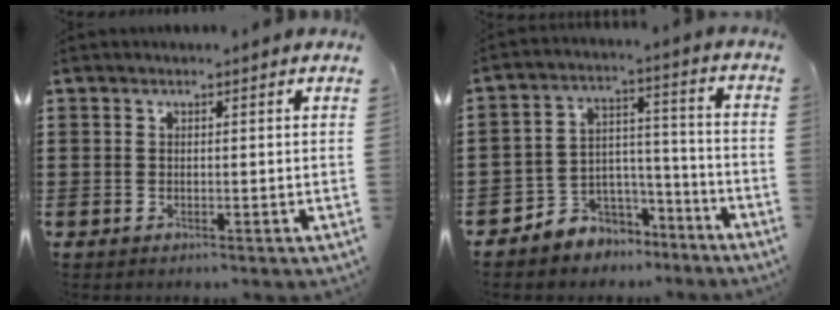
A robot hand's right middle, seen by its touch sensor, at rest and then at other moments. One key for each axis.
{"total": 4.9, "fx": -4.0, "fy": 2.8, "fz": -0.5, "tx": -0.002, "ty": 0.008, "tz": -0.083}